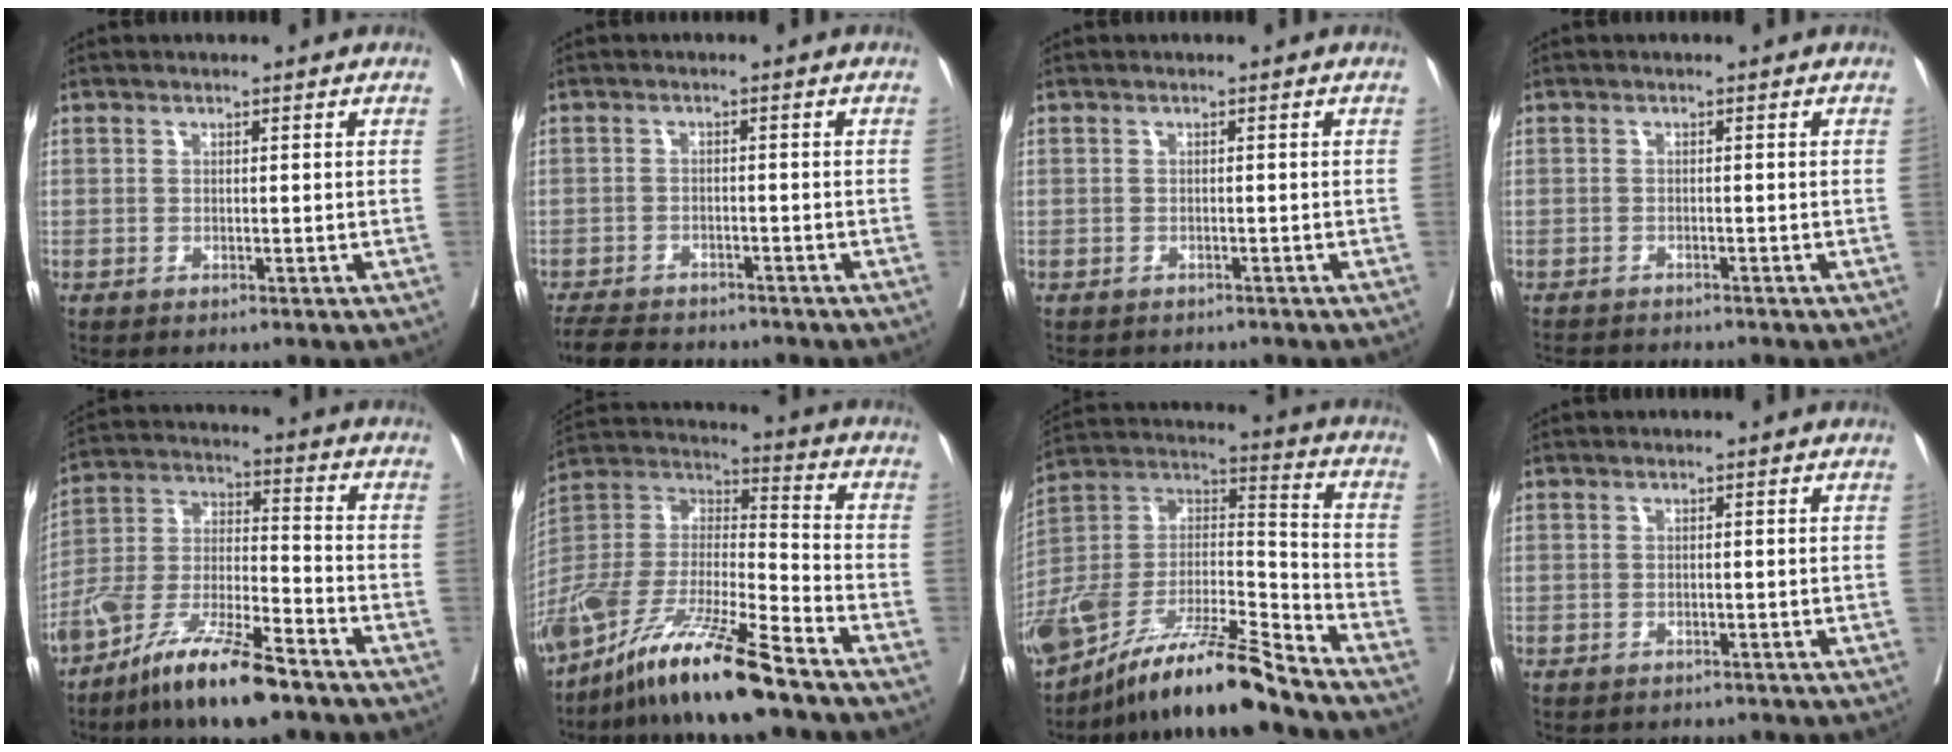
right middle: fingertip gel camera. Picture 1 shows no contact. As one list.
[{"total": 8.4, "force": [-7.6, 2.2, 2.9], "torque": [-0.049, -0.012, -0.113]}, {"total": 3.2, "force": [-2.8, 1.4, 0.6], "torque": [-0.009, -0.001, -0.038]}, {"total": 5.0, "force": [-4.8, 0.6, 1.2], "torque": [-0.011, -0.009, -0.073]}, {"total": 14.3, "force": [-10.1, 2.4, 9.9], "torque": [-0.195, -0.011, -0.187]}, {"total": 19.1, "force": [-13.7, 1.6, 13.2], "torque": [-0.286, -0.036, -0.262]}, {"total": 18.8, "force": [-15.4, 0.9, 10.7], "torque": [-0.219, 0.004, -0.283]}, {"total": 1.9, "force": [-1.7, 0.9, 0.2], "torque": [-0.007, -0.001, -0.025]}]